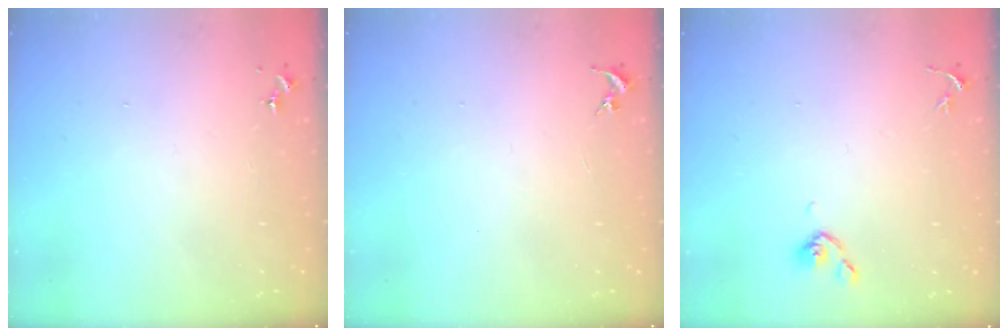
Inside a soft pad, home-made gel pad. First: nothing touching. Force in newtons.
{"total": 0.0}
{"total": 5.3, "press": 5.2, "slide": 0.8}